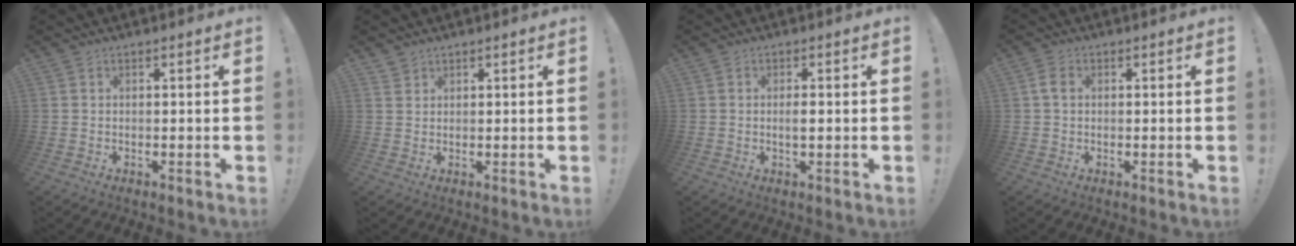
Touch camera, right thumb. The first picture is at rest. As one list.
[{"total": 1.8, "force": [1.6, 0.8, 0.2], "torque": [0.001, -0.010, 0.030]}, {"total": 2.0, "force": [-0.2, 0.7, 1.9], "torque": [-0.029, -0.001, -0.007]}, {"total": 3.1, "force": [0.6, 2.1, 2.2], "torque": [-0.037, 0.005, 0.010]}]